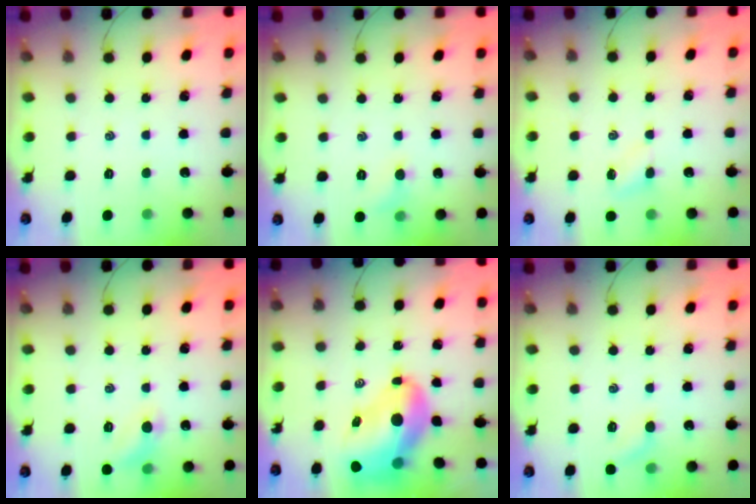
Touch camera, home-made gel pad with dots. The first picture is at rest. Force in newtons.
{"total": 5.3, "press": 5.0, "slide": 1.8}
{"total": 3.2, "press": 3.0, "slide": 0.9}
{"total": 6.5, "press": 6.3, "slide": 1.7}
{"total": 12.5, "press": 11.9, "slide": 3.7}
{"total": 4.7, "press": 4.5, "slide": 1.5}